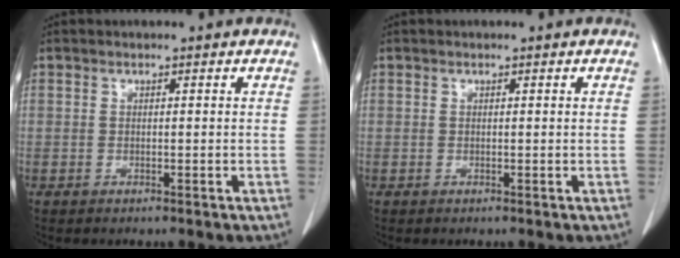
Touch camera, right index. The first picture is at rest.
{"total": 0.0}